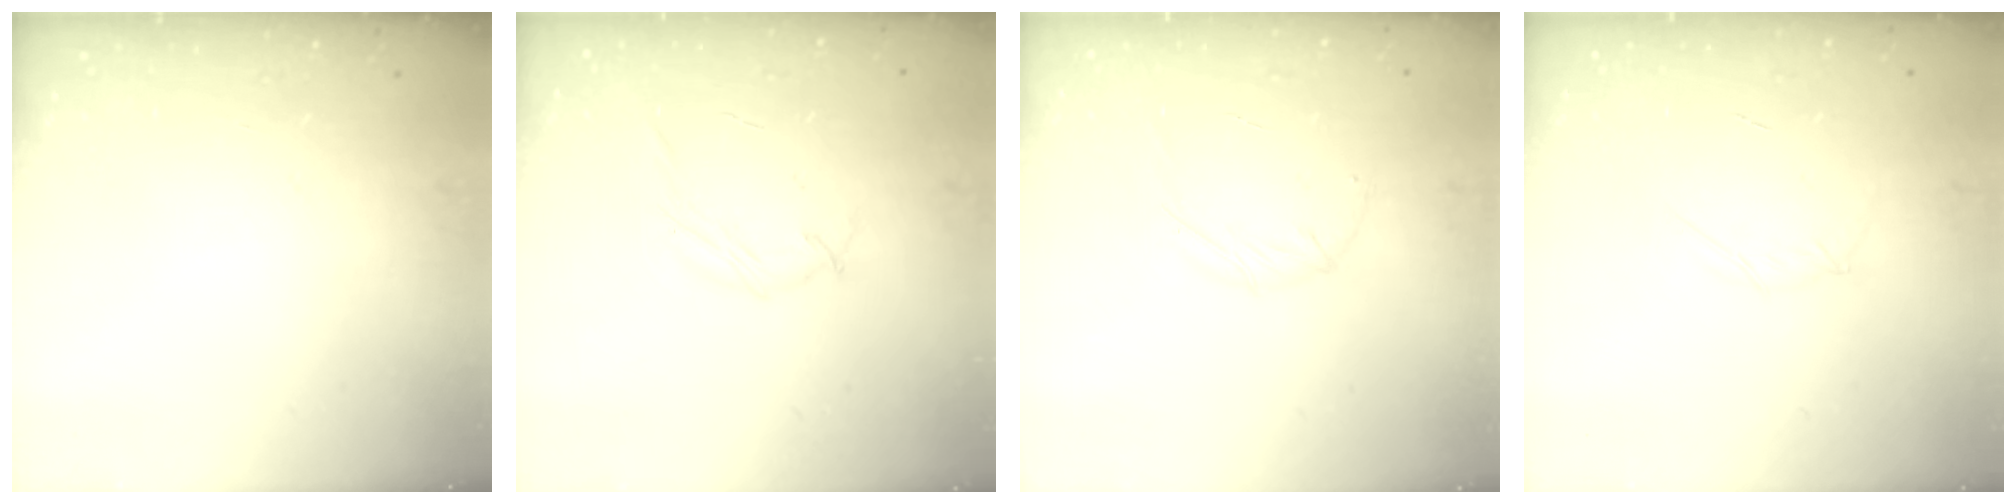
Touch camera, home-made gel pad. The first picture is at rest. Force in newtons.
{"total": 7.4, "press": 7.2, "slide": 1.6}
{"total": 5.7, "press": 5.5, "slide": 1.4}
{"total": 3.8, "press": 3.7, "slide": 0.8}